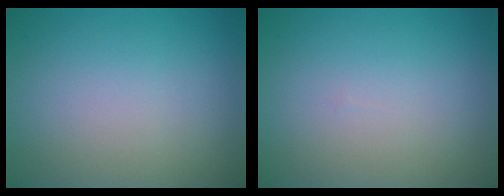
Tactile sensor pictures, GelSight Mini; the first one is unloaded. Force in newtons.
{"total": 0.0}